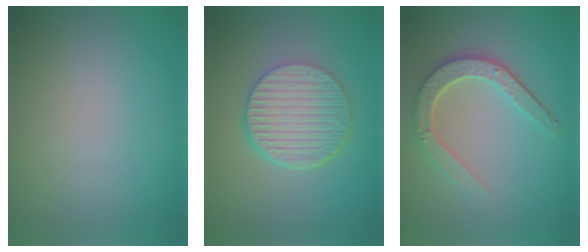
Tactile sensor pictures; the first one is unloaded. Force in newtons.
{"total": 6.7, "press": 4.6, "slide": 4.8}
{"total": 4.2, "press": 3.4, "slide": 2.5}